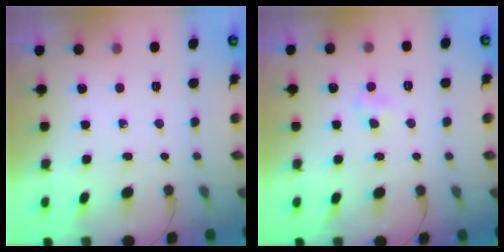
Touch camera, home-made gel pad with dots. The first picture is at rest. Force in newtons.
{"total": 2.9, "press": 2.7, "slide": 0.9}